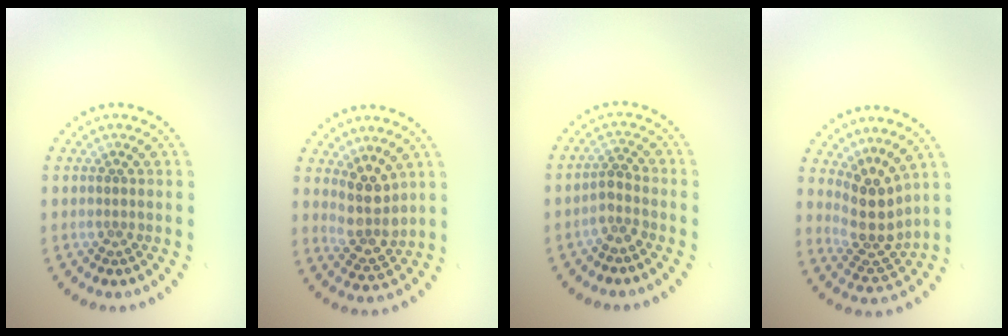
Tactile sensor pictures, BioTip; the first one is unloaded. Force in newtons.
{"total": 3.3, "press": 2.7, "slide": 1.9}
{"total": 1.8, "press": 1.4, "slide": 1.1}
{"total": 4.0, "press": 3.0, "slide": 2.7}